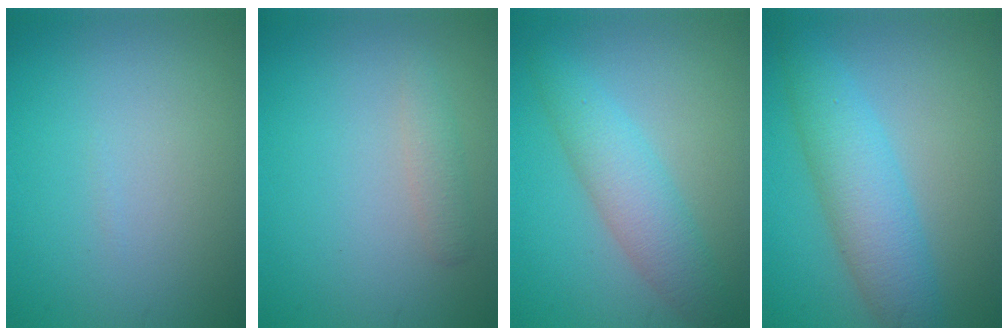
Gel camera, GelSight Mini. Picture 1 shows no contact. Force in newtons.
{"total": 1.3, "press": 1.3, "slide": 0.0}
{"total": 4.1, "press": 4.1, "slide": 0.1}
{"total": 5.2, "press": 5.2, "slide": 0.1}